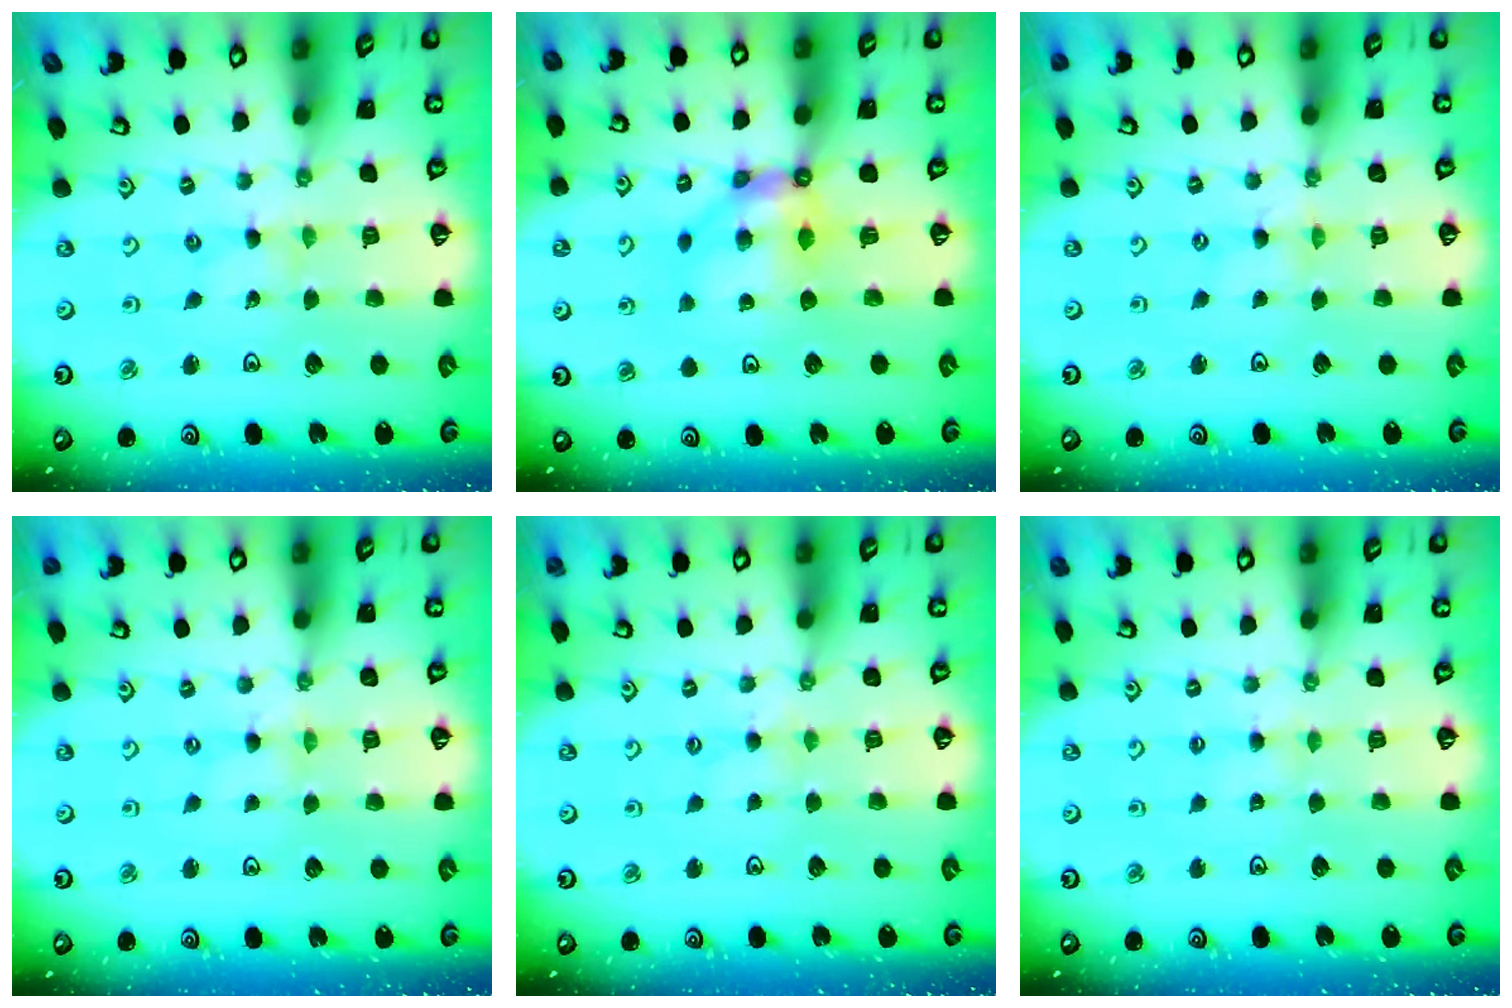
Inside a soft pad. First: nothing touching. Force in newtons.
{"total": 7.0, "press": 7.0, "slide": 0.6}
{"total": 0.0}
{"total": 0.0}
{"total": 1.7, "press": 1.7, "slide": 0.4}
{"total": 2.3, "press": 2.3, "slide": 0.4}